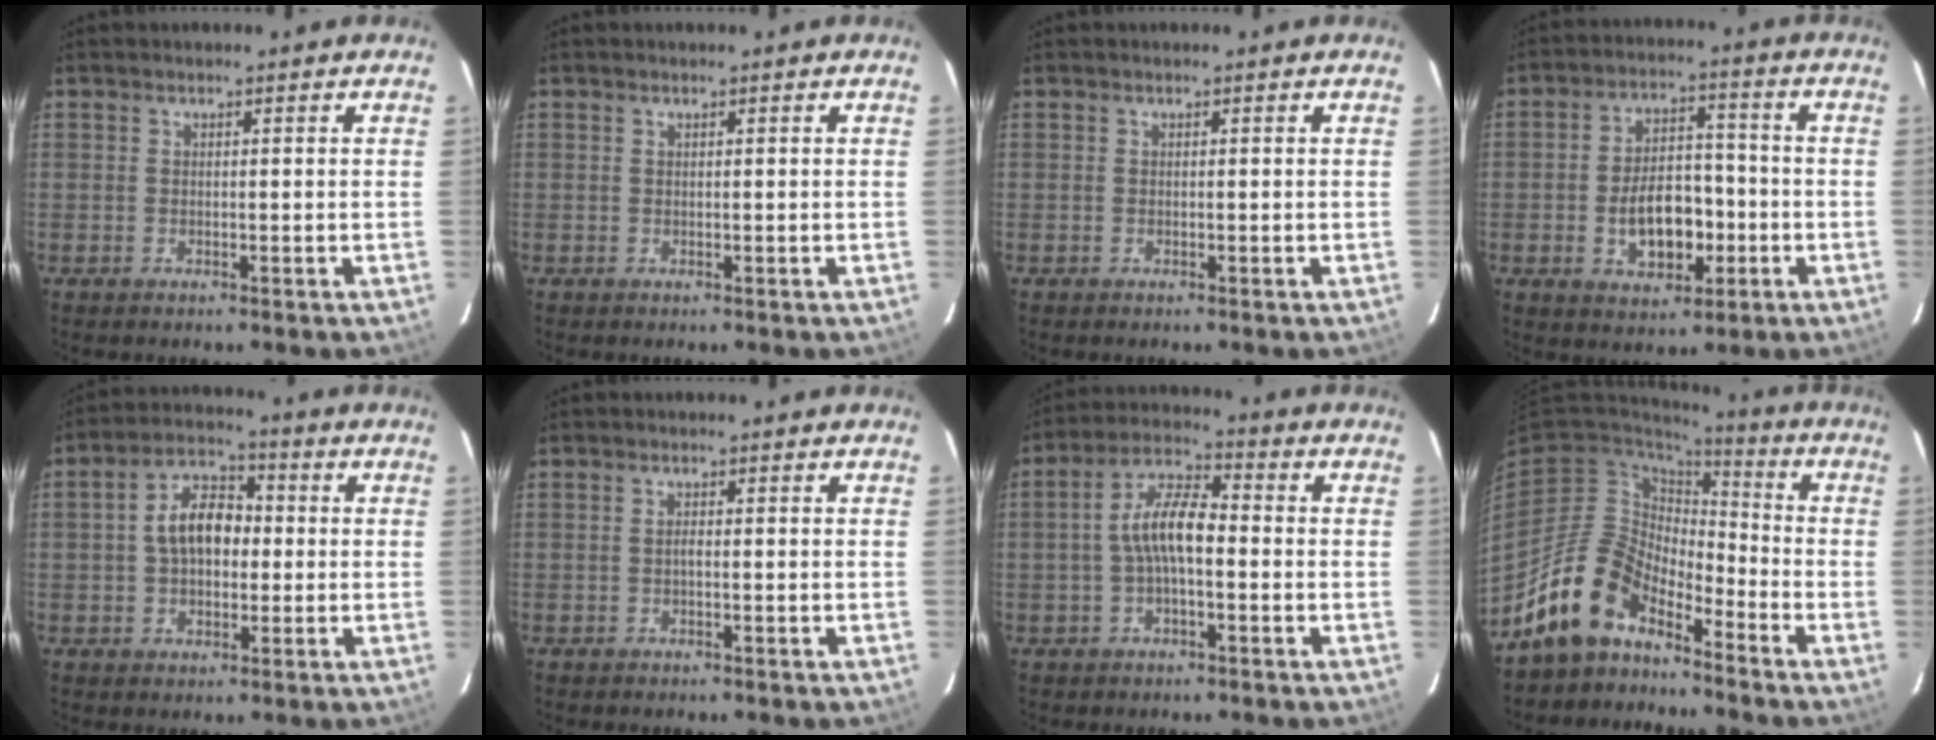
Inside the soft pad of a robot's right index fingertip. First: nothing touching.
{"total": 0.0}
{"total": 0.0}
{"total": 10.6, "force": [-2.9, 6.3, 8.0], "torque": [-0.152, 0.020, -0.034]}
{"total": 8.9, "force": [0.2, 5.7, 6.9], "torque": [-0.132, 0.027, 0.005]}
{"total": 0.7, "force": [-0.2, 0.2, 0.7], "torque": [-0.013, 0.004, -0.004]}
{"total": 8.3, "force": [-1.0, 3.1, 7.6], "torque": [-0.156, 0.021, -0.020]}
{"total": 12.7, "force": [-9.9, 6.2, 4.9], "torque": [-0.102, 0.023, -0.188]}